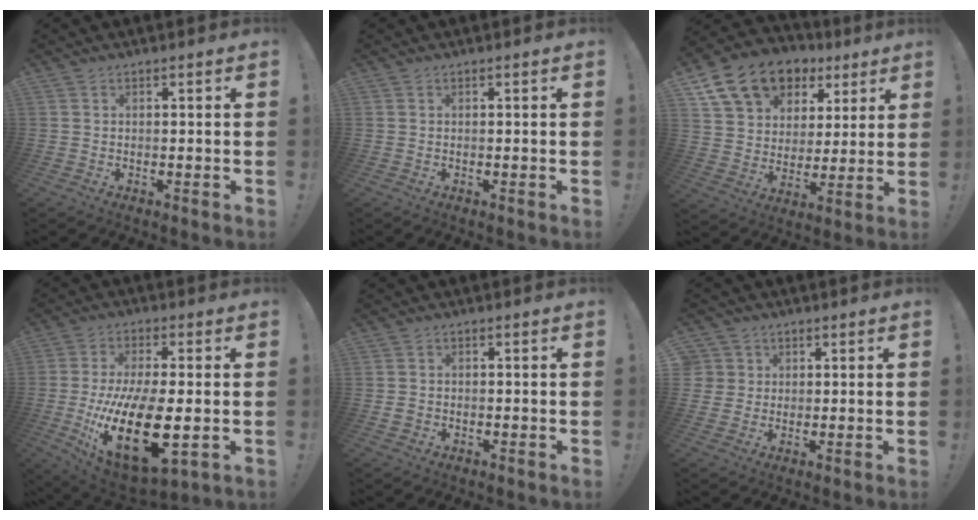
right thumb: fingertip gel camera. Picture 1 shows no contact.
{"total": 0.0}
{"total": 17.8, "force": [10.4, 11.8, 8.2], "torque": [-0.134, -0.053, 0.197]}
{"total": 23.2, "force": [-4.0, 10.2, 20.5], "torque": [-0.385, -0.007, -0.051]}
{"total": 1.8, "force": [-0.5, 1.6, 0.8], "torque": [-0.019, 0.006, -0.008]}
{"total": 3.8, "force": [1.1, 3.6, 0.6], "torque": [-0.023, 0.005, 0.024]}